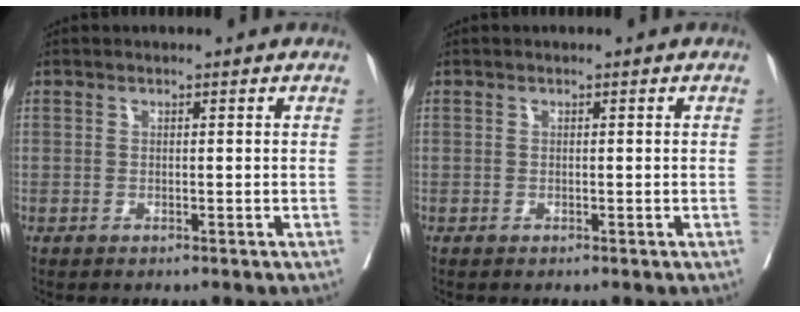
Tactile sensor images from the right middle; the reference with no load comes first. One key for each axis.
{"total": 0.0}